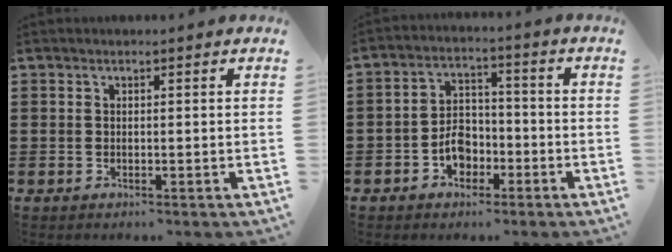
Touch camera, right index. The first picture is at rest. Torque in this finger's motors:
{"motor_torque": [0.11, 0.13, 0.13, 0.01]}